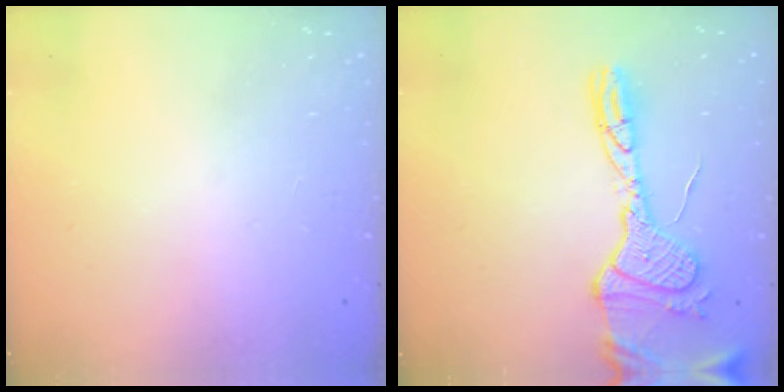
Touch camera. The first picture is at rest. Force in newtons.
{"total": 17.0, "press": 17.0, "slide": 1.6}